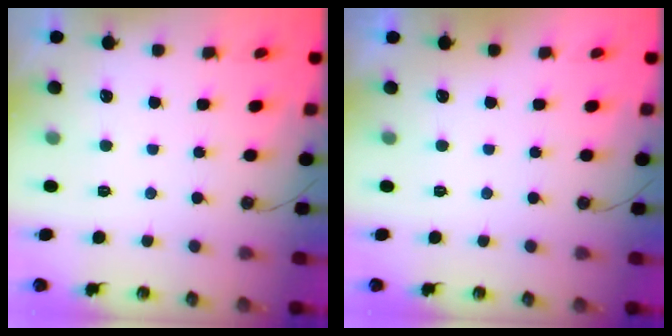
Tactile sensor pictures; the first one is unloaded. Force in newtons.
{"total": 0.0}